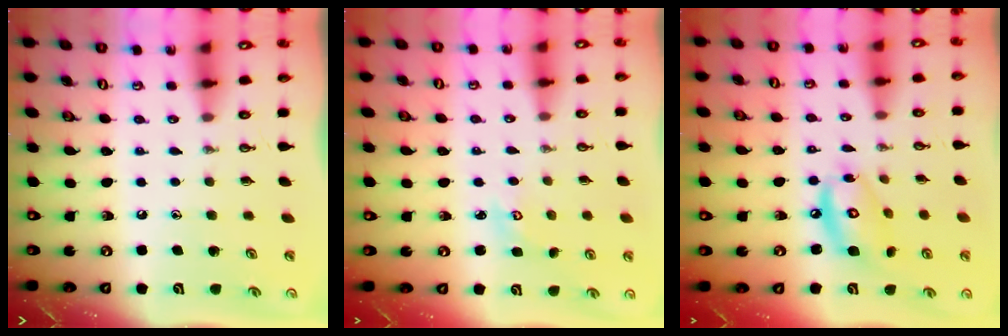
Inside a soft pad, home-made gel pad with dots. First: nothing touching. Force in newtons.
{"total": 2.8, "press": 2.8, "slide": 0.3}
{"total": 11.8, "press": 11.8, "slide": 1.0}